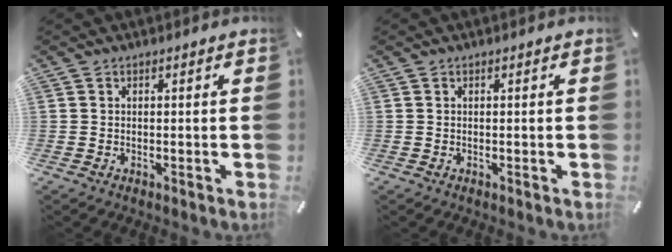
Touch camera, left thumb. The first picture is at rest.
{"total": 0.0}